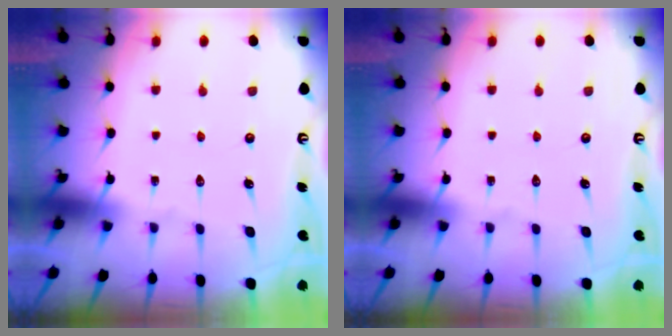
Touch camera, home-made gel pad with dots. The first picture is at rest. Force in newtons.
{"total": 0.0}